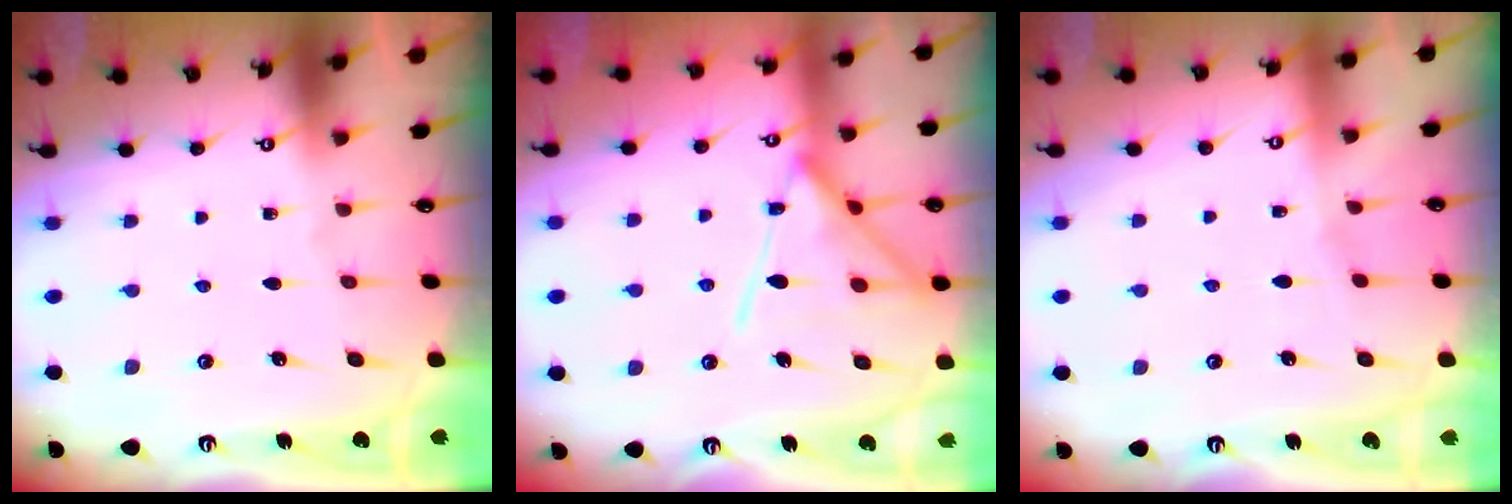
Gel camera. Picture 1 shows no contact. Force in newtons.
{"total": 15.1, "press": 15.0, "slide": 1.0}
{"total": 2.9, "press": 2.9, "slide": 0.5}